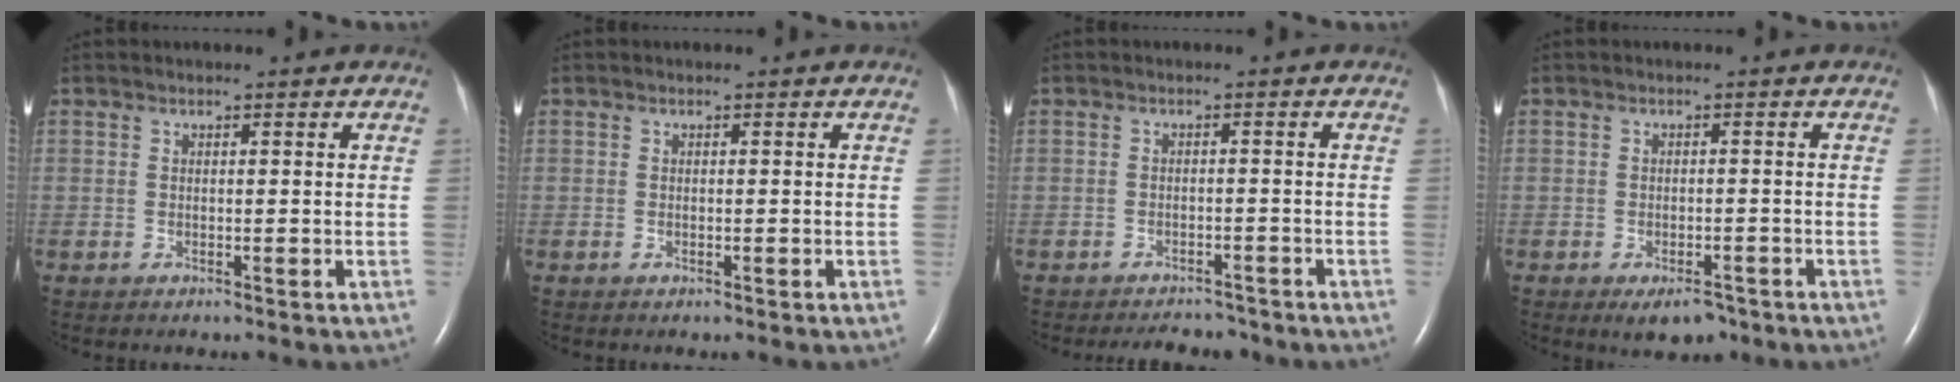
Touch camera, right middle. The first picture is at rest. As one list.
[{"total": 0.0}, {"total": 4.9, "force": [-4.5, 1.7, 0.7], "torque": [-0.012, -0.004, -0.060]}, {"total": 3.9, "force": [-2.6, 1.8, 2.3], "torque": [-0.034, -0.003, -0.030]}]